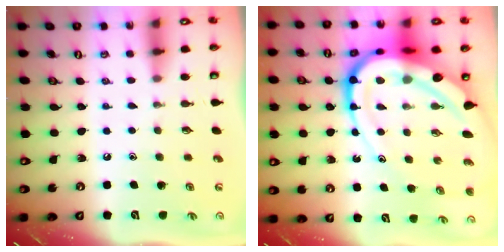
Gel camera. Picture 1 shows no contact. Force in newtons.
{"total": 22.8, "press": 22.6, "slide": 2.4}